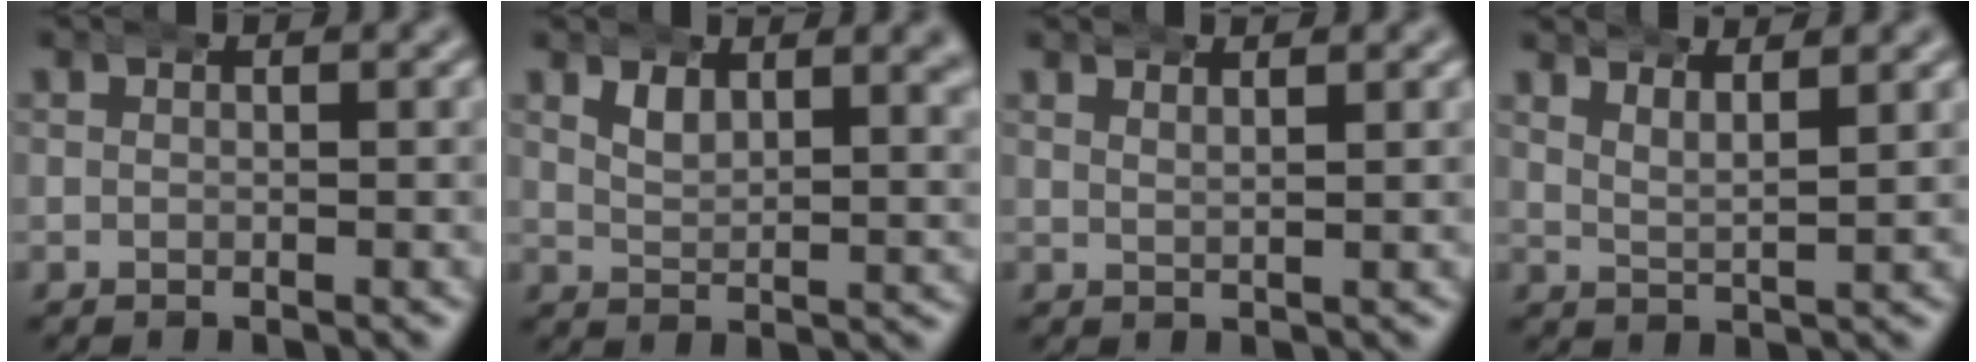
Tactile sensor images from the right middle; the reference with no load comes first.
{"total": 2.5, "force": [2.0, 0.6, 1.4], "torque": [-0.030, -0.013, 0.043]}
{"total": 1.4, "force": [1.3, -0.6, -0.1], "torque": [0.002, -0.006, 0.029]}
{"total": 2.8, "force": [2.6, 0.1, 0.8], "torque": [-0.029, -0.006, 0.051]}